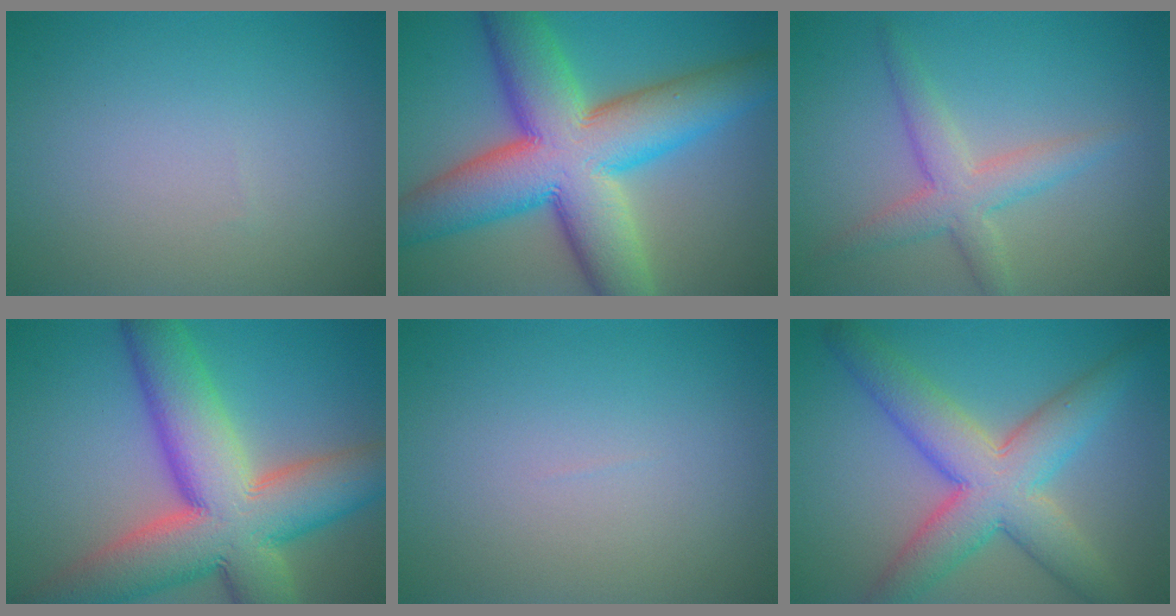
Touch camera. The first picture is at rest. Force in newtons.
{"total": 14.3, "press": 14.2, "slide": 0.5}
{"total": 3.5, "press": 3.5, "slide": 0.1}
{"total": 13.9, "press": 13.8, "slide": 1.1}
{"total": 0.0}
{"total": 8.1, "press": 8.1, "slide": 0.3}